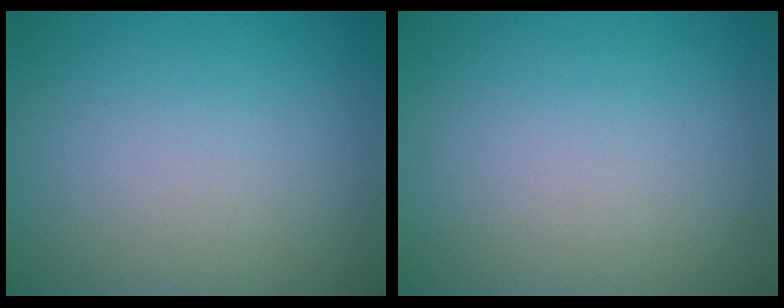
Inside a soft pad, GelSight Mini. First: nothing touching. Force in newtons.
{"total": 0.0}